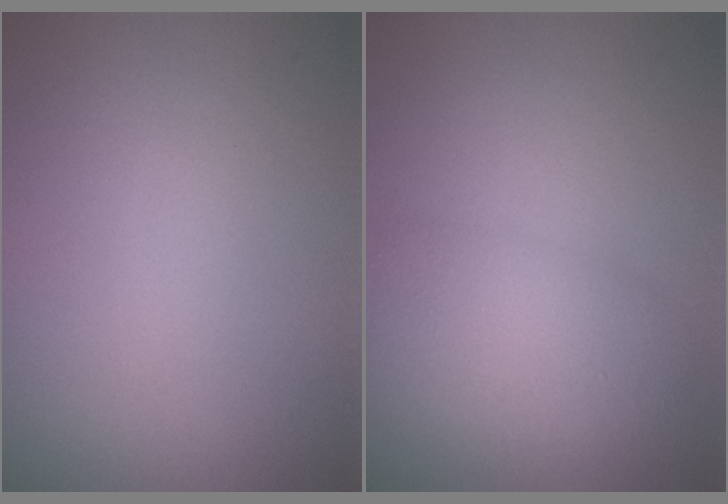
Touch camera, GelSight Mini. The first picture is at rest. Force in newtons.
{"total": 4.5, "press": 4.5, "slide": 0.1}